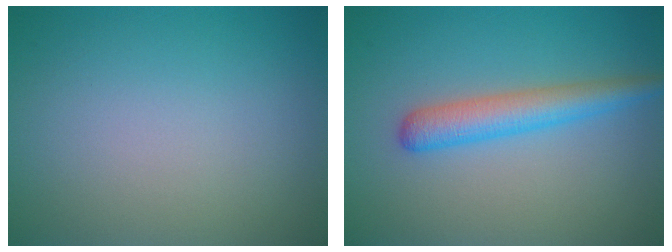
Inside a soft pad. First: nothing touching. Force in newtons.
{"total": 3.5, "press": 3.5, "slide": 0.1}